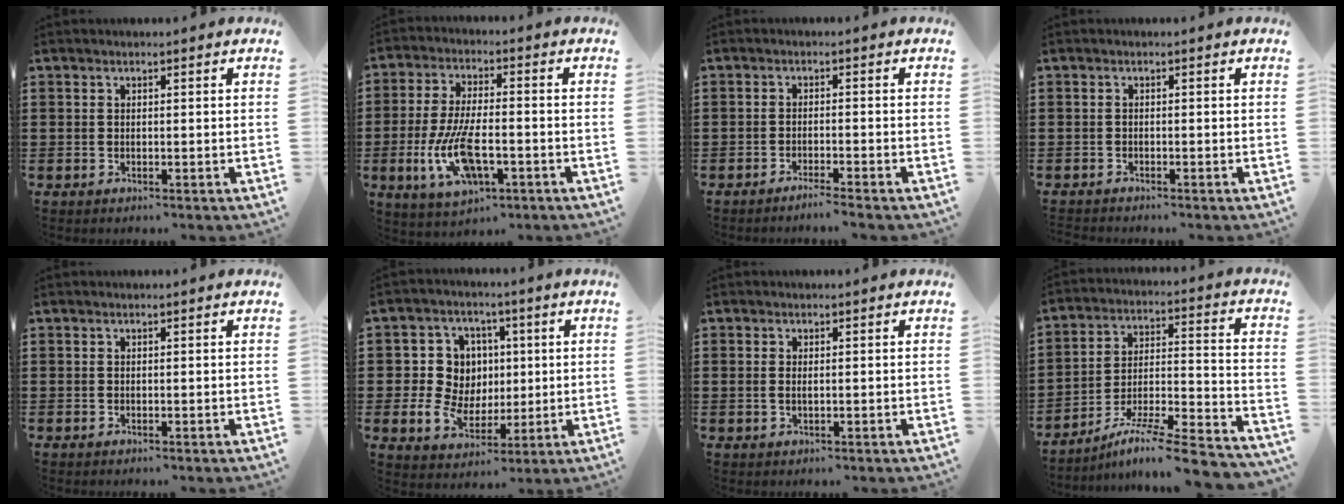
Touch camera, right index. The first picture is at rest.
{"total": 10.6, "force": [-3.3, 4.3, 9.1], "torque": [-0.200, -0.010, -0.060]}
{"total": 1.9, "force": [-1.8, -0.4, 0.7], "torque": [-0.012, 0.000, -0.034]}
{"total": 0.8, "force": [-0.8, 0.0, -0.1], "torque": [-0.001, 0.001, -0.016]}
{"total": 0.0}
{"total": 8.3, "force": [0.3, 7.7, 3.0], "torque": [-0.094, 0.012, 0.006]}
{"total": 1.1, "force": [0.1, 0.5, 1.0], "torque": [-0.019, 0.005, 0.001]}
{"total": 9.2, "force": [-7.6, 0.3, 5.3], "torque": [-0.081, 0.004, -0.151]}